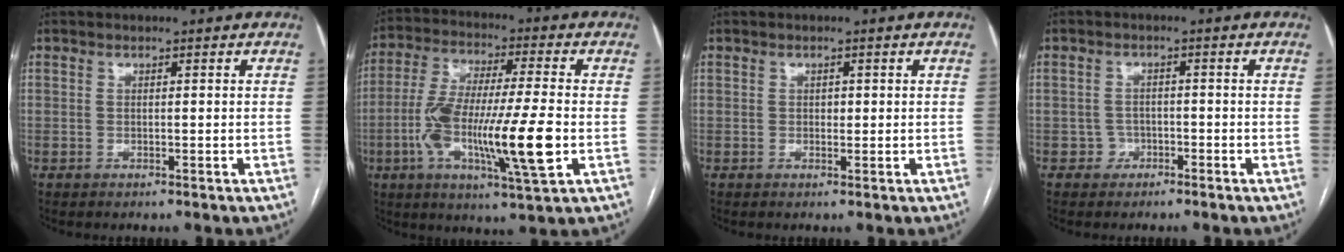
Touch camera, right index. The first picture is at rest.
{"total": 16.8, "force": [-3.7, 1.8, 16.3], "torque": [-0.313, -0.010, -0.062]}
{"total": 0.9, "force": [0.1, 0.7, 0.5], "torque": [-0.006, 0.001, 0.001]}
{"total": 2.1, "force": [-1.2, 1.7, -0.2], "torque": [0.012, 0.011, -0.024]}